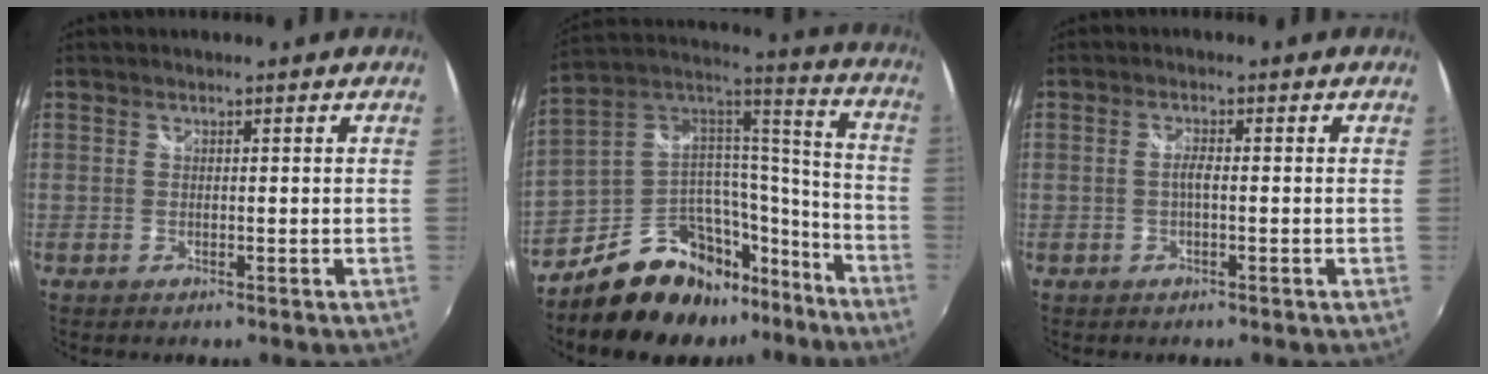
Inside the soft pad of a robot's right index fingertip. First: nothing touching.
{"total": 19.4, "force": [-12.3, 11.8, 9.2], "torque": [-0.167, 0.076, -0.179]}
{"total": 1.6, "force": [-0.4, 0.2, 1.5], "torque": [-0.029, 0.003, -0.010]}